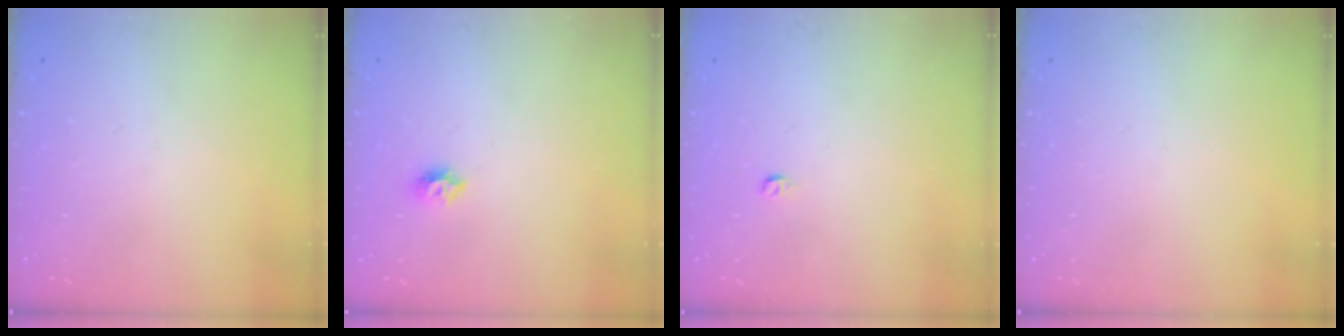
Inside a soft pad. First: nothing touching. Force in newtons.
{"total": 6.0, "press": 5.9, "slide": 0.7}
{"total": 3.0, "press": 2.9, "slide": 0.4}
{"total": 0.0}